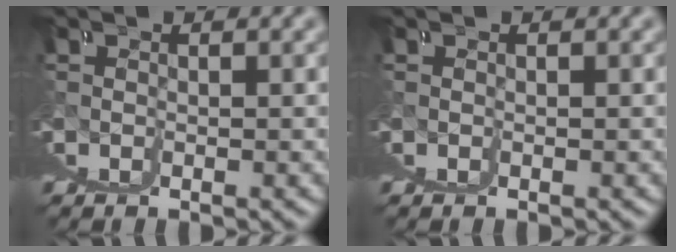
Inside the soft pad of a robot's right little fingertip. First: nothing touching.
{"total": 0.0}